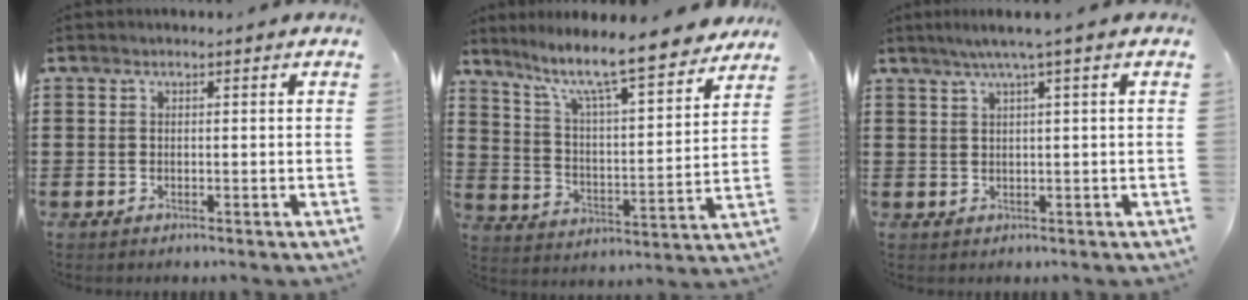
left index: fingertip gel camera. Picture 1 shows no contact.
{"total": 9.5, "force": [8.2, 0.5, 4.7], "torque": [-0.116, -0.060, 0.134]}
{"total": 2.7, "force": [1.2, -0.5, 2.3], "torque": [-0.044, -0.003, 0.020]}